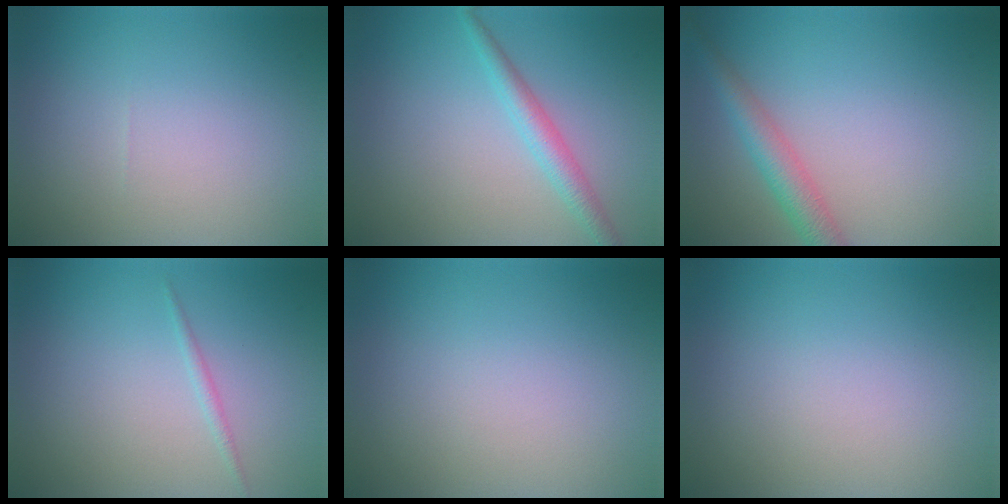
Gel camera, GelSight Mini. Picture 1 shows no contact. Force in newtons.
{"total": 2.5, "press": 2.5, "slide": 0.1}
{"total": 3.1, "press": 3.1, "slide": 0.0}
{"total": 0.8, "press": 0.8, "slide": 0.0}
{"total": 0.0}
{"total": 0.0}